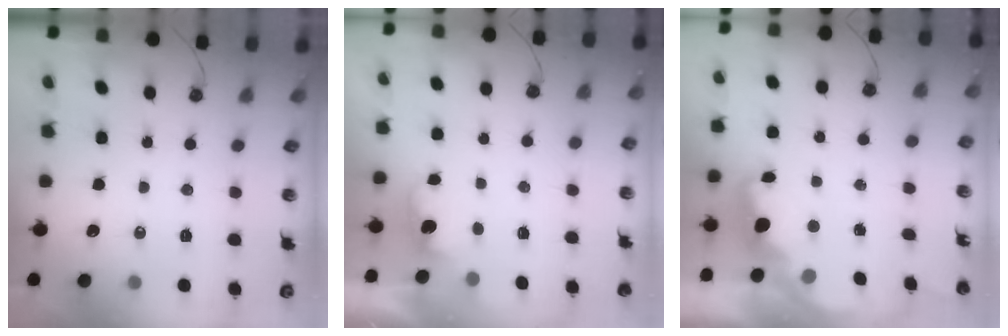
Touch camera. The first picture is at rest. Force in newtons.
{"total": 1.2, "press": 1.0, "slide": 0.8}
{"total": 2.1, "press": 2.0, "slide": 0.6}